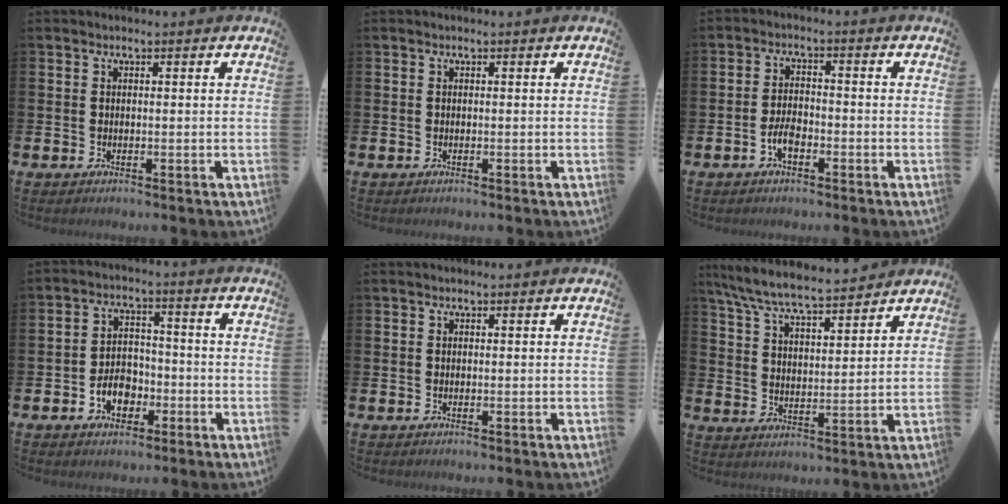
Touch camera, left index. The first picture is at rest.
{"total": 0.0}
{"total": 3.1, "force": [-1.6, 1.5, 2.3], "torque": [-0.048, 0.008, -0.028]}
{"total": 4.7, "force": [-2.2, 3.4, 2.5], "torque": [-0.030, 0.001, -0.047]}
{"total": 0.0}
{"total": 6.8, "force": [6.4, 0.5, 2.3], "torque": [-0.071, -0.034, 0.115]}